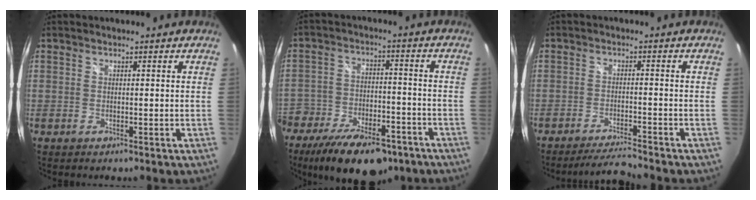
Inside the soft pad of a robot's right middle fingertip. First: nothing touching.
{"total": 18.6, "force": [-12.7, 8.8, 10.3], "torque": [-0.213, -0.020, -0.198]}
{"total": 5.7, "force": [-5.4, -0.6, 1.6], "torque": [-0.052, -0.002, -0.097]}